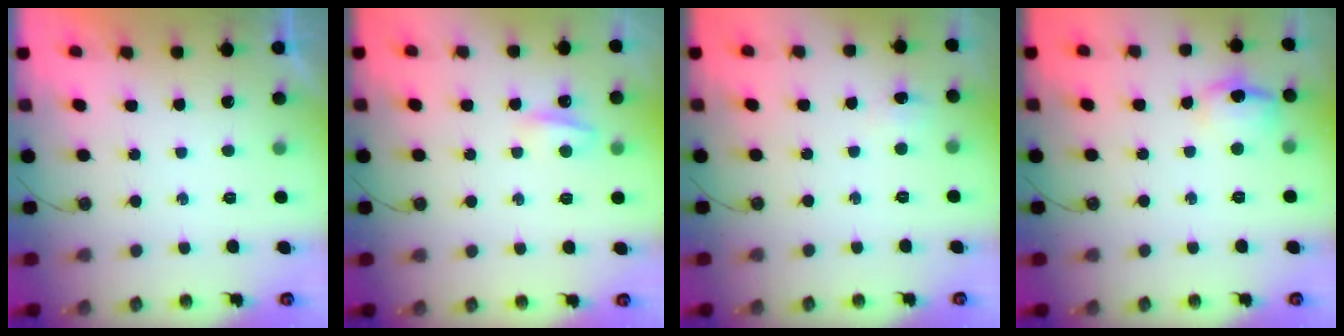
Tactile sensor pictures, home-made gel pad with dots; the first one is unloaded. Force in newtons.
{"total": 4.8, "press": 4.7, "slide": 0.7}
{"total": 5.7, "press": 4.7, "slide": 3.2}
{"total": 10.5, "press": 10.5, "slide": 0.8}